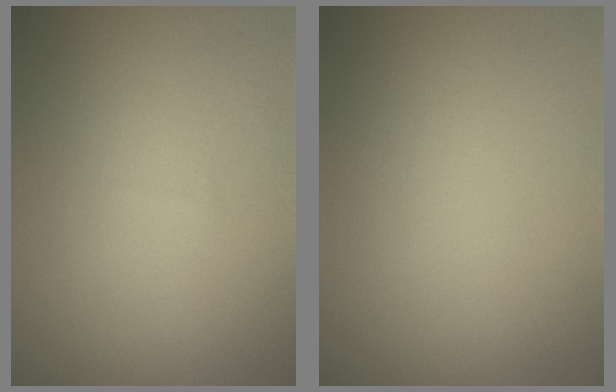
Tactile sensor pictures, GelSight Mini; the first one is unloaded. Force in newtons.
{"total": 0.0}